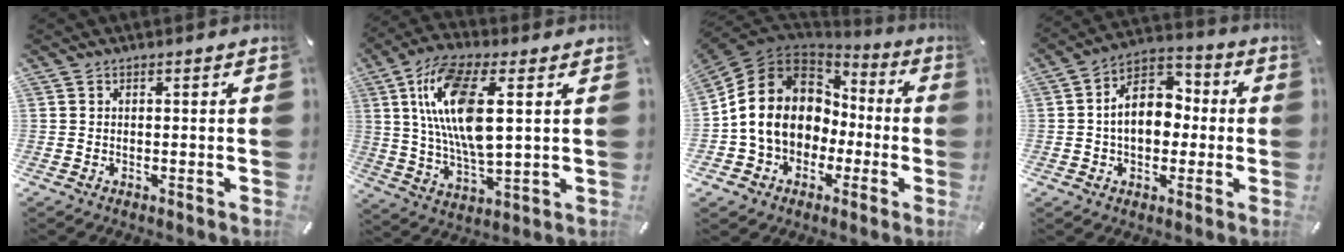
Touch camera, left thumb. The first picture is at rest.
{"total": 16.6, "force": [4.7, 6.8, 14.4], "torque": [-0.294, -0.002, 0.081]}
{"total": 13.8, "force": [-1.5, 12.4, 5.9], "torque": [-0.141, 0.010, -0.022]}
{"total": 11.4, "force": [-0.6, 8.4, 7.6], "torque": [-0.132, 0.012, -0.011]}